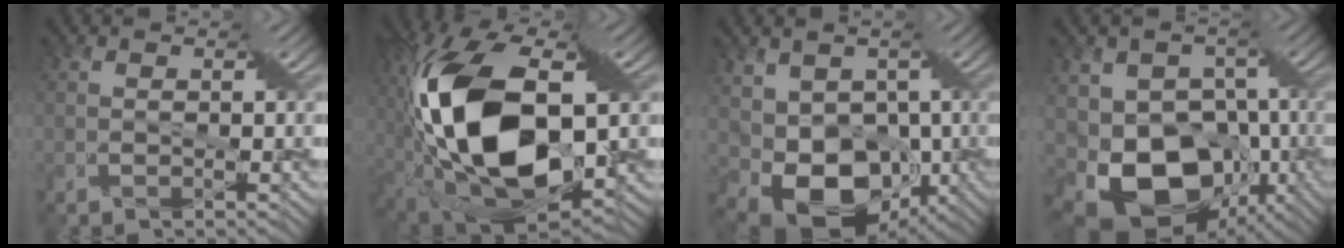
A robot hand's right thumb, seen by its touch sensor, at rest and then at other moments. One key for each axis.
{"total": 18.4, "fx": -0.3, "fy": 9.4, "fz": 15.8, "tx": -0.341, "ty": -0.008, "tz": -0.006}
{"total": 10.5, "fx": -1.5, "fy": 7.6, "fz": 7.1, "tx": -0.134, "ty": -0.030, "tz": -0.020}
{"total": 14.7, "fx": -5.4, "fy": 10.6, "fz": 8.5, "tx": -0.155, "ty": -0.022, "tz": -0.081}